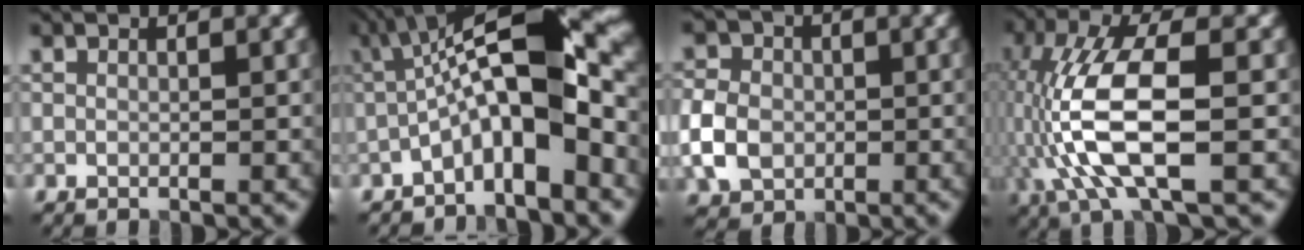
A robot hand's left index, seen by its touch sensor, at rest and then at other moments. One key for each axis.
{"total": 10.9, "fx": -1.0, "fy": 3.6, "fz": 10.3, "tx": -0.159, "ty": 0.024, "tz": -0.029}
{"total": 5.1, "fx": -0.9, "fy": 4.2, "fz": 2.9, "tx": -0.065, "ty": -0.001, "tz": -0.026}
{"total": 9.3, "fx": -1.9, "fy": 2.9, "fz": 8.6, "tx": -0.195, "ty": 0.012, "tz": -0.037}